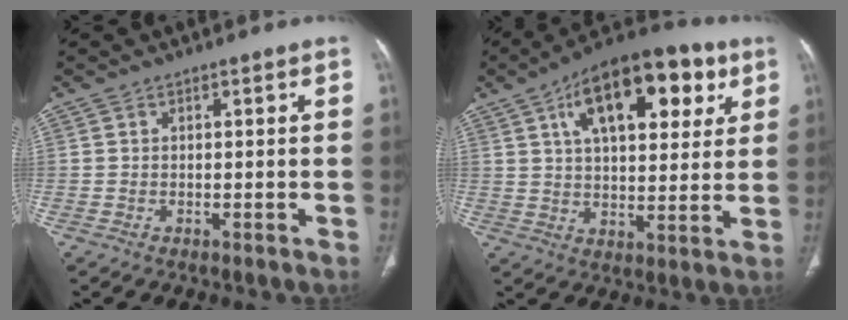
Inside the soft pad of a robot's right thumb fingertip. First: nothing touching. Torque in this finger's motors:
{"motor_torque": [0.08, 4.93, 1.80, 0.77, 0.16]}